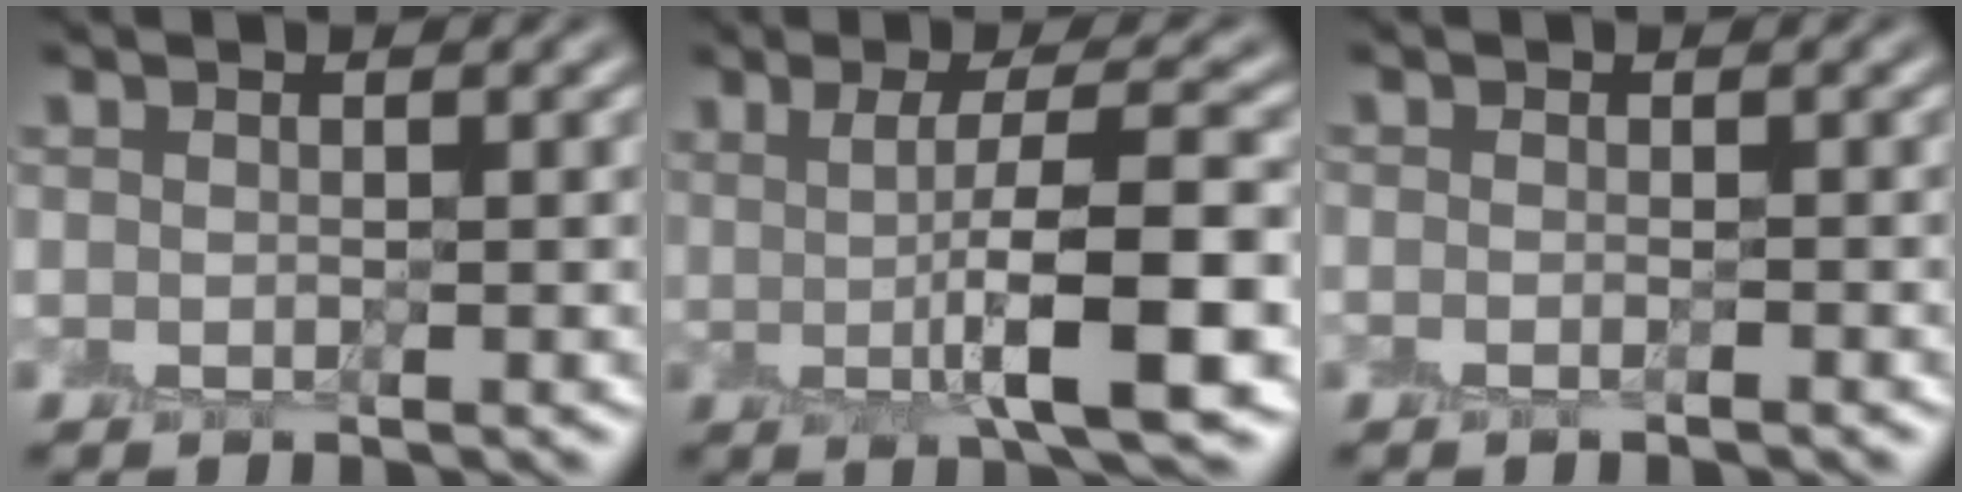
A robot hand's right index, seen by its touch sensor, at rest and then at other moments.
{"total": 7.7, "force": [-0.3, 1.7, 7.5], "torque": [-0.104, 0.003, -0.003]}
{"total": 0.6, "force": [-0.6, 0.0, 0.0], "torque": [-0.001, -0.004, -0.012]}